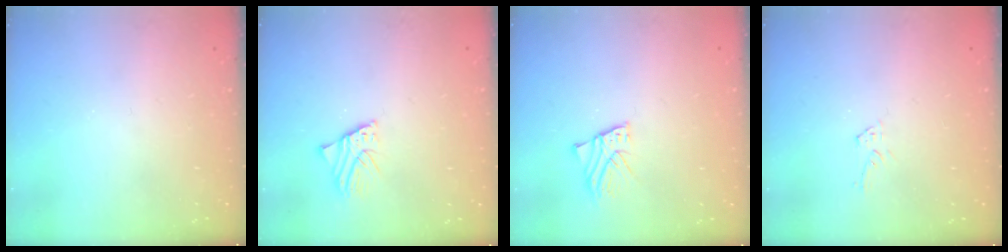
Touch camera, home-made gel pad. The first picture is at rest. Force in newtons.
{"total": 2.5, "press": 2.5, "slide": 0.3}
{"total": 2.9, "press": 2.9, "slide": 0.2}
{"total": 4.2, "press": 4.2, "slide": 0.3}